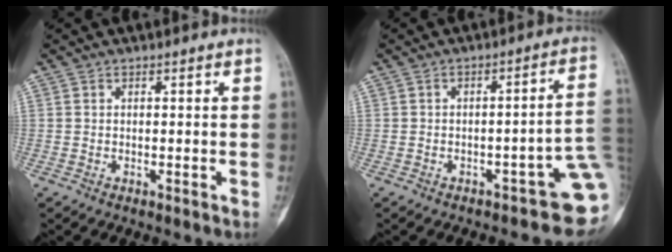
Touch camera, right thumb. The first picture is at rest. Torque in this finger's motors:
{"motor_torque": [2.24, 0.83, 1.30, -1.48, 0.16]}